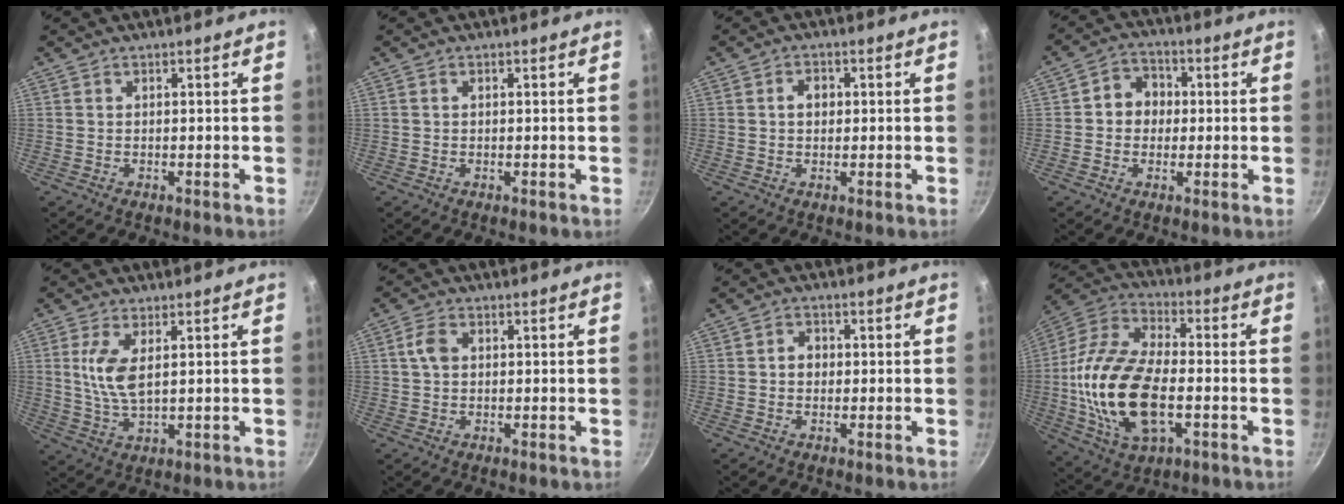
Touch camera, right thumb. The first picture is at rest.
{"total": 0.5, "force": [0.1, 0.4, 0.3], "torque": [-0.005, 0.004, 0.002]}
{"total": 3.2, "force": [0.4, 2.5, 2.0], "torque": [-0.015, 0.007, 0.005]}
{"total": 6.7, "force": [0.3, 5.9, 3.2], "torque": [-0.016, 0.012, -0.007]}
{"total": 7.3, "force": [1.7, 3.1, 6.4], "torque": [-0.128, -0.010, 0.037]}
{"total": 3.6, "force": [0.6, 2.5, 2.5], "torque": [-0.046, 0.008, 0.007]}
{"total": 3.0, "force": [0.0, 2.5, 1.6], "torque": [-0.010, 0.008, -0.002]}
{"total": 22.0, "force": [-3.3, 11.7, 18.3], "torque": [-0.357, 0.026, -0.069]}